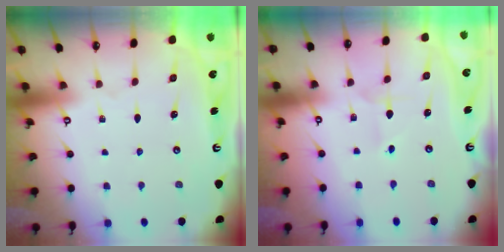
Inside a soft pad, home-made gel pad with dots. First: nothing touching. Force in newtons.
{"total": 1.9, "press": 1.9, "slide": 0.1}